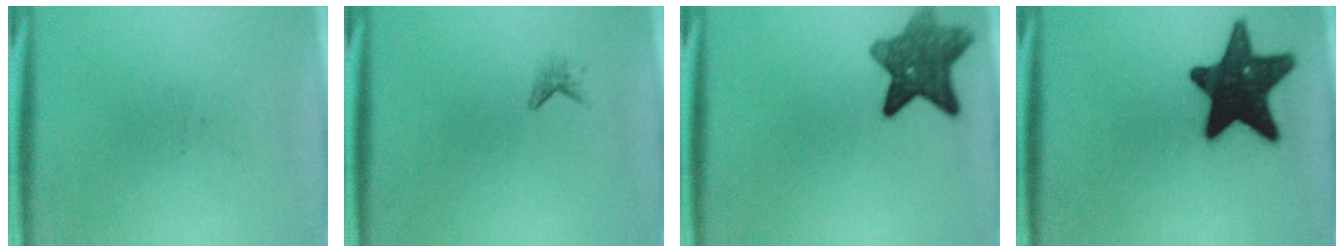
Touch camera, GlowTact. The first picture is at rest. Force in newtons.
{"total": 1.0}
{"total": 8.6}
{"total": 17.2}